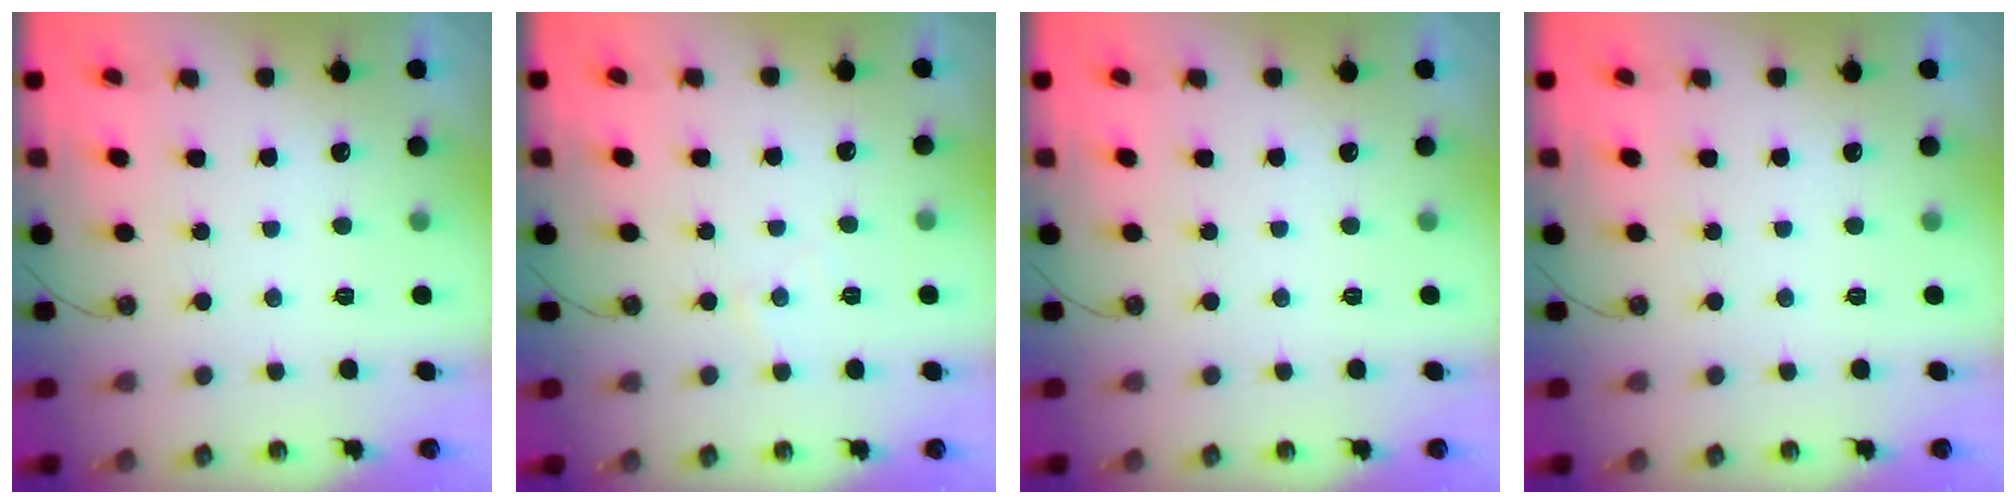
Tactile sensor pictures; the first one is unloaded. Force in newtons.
{"total": 4.4, "press": 4.3, "slide": 0.7}
{"total": 0.0}
{"total": 0.0}